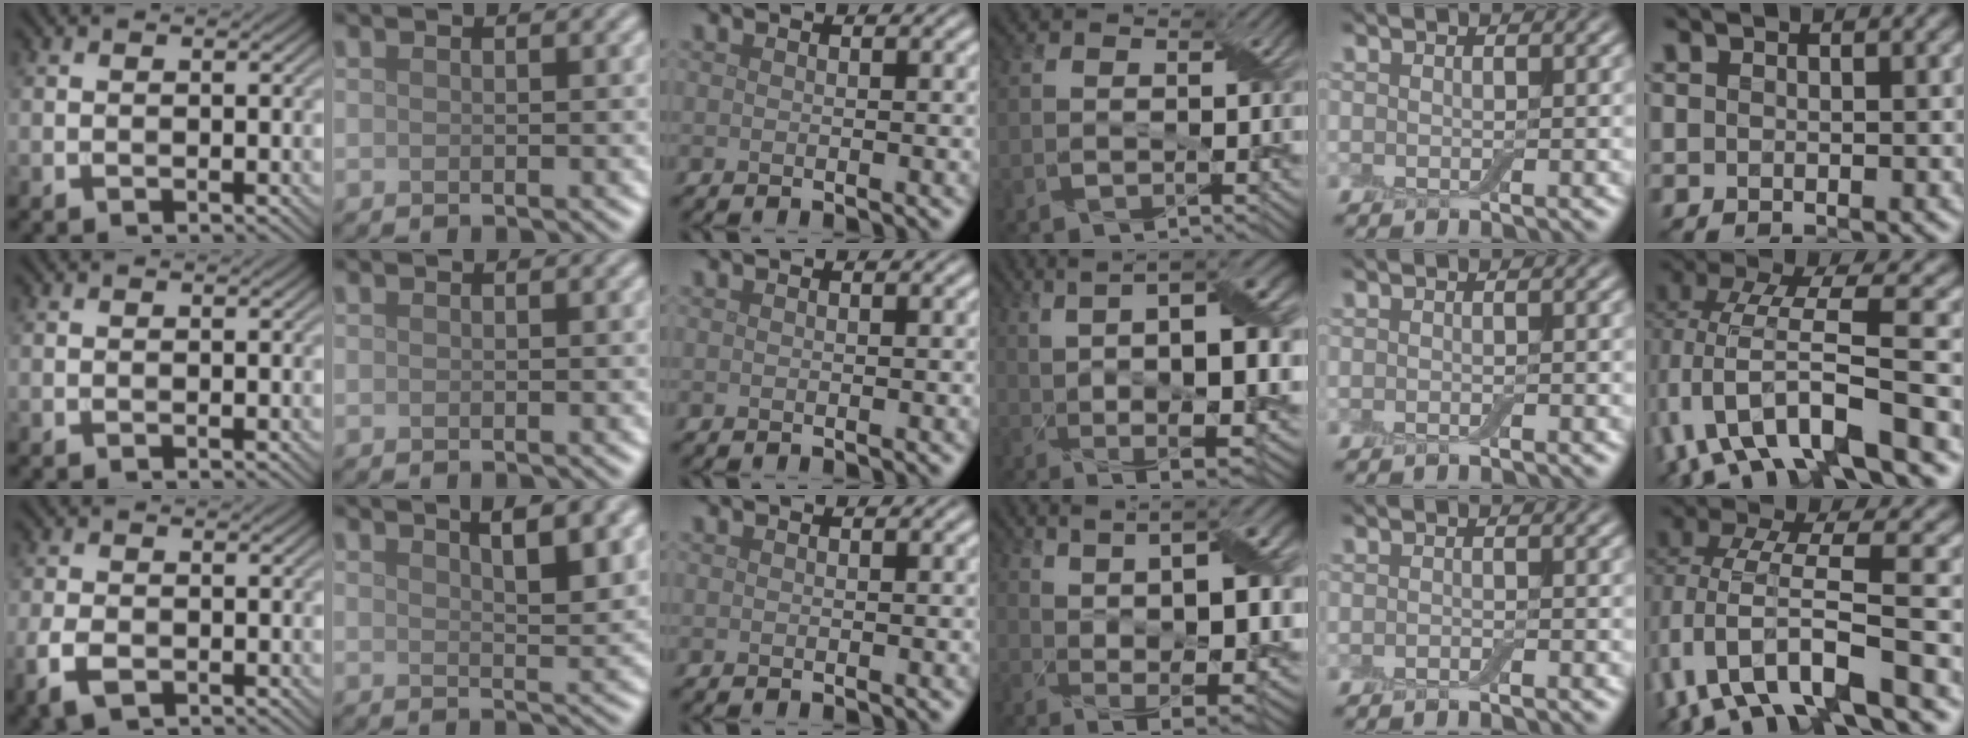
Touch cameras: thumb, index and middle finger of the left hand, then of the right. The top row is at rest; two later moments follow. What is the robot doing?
{"motion": "peel", "object": "bubble wrap"}